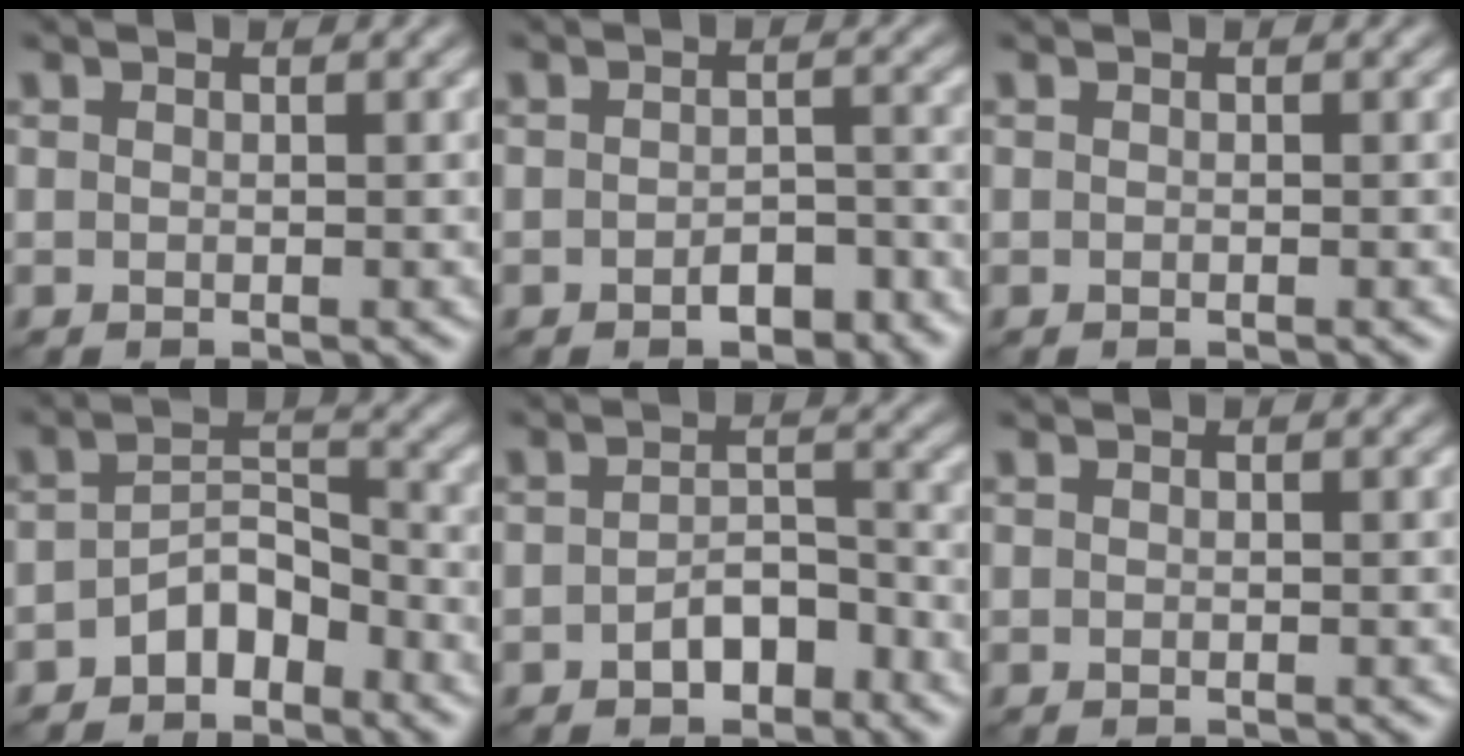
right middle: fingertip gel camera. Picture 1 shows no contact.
{"total": 2.9, "force": [-1.6, 1.5, 1.9], "torque": [-0.030, 0.003, -0.022]}
{"total": 0.0}
{"total": 3.7, "force": [-2.3, 1.9, 2.1], "torque": [-0.035, 0.013, -0.042]}
{"total": 3.3, "force": [-1.7, 1.8, 2.2], "torque": [-0.034, 0.009, -0.027]}
{"total": 0.0}